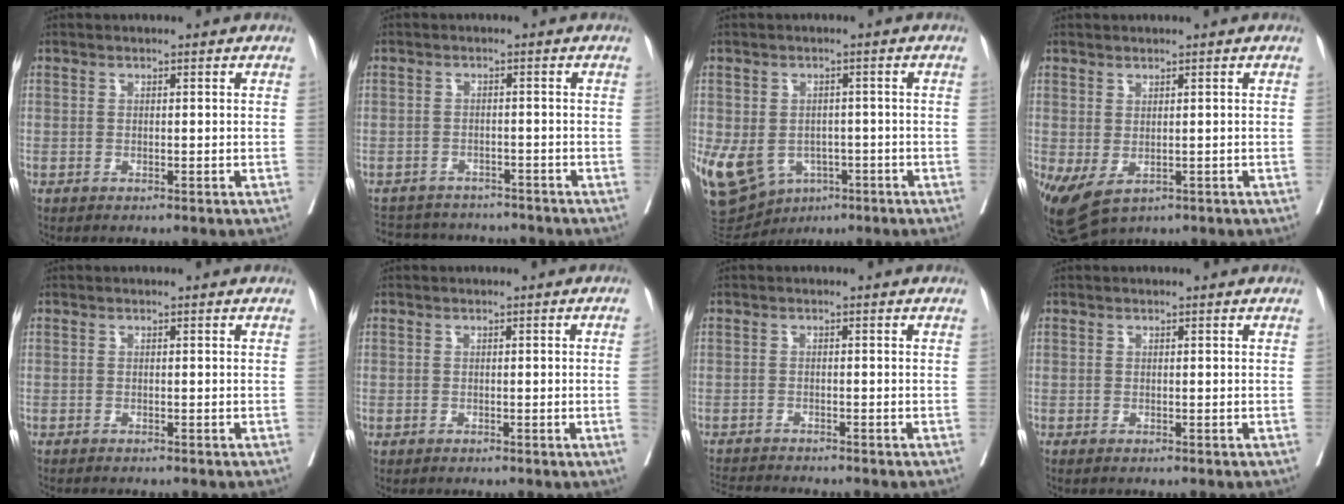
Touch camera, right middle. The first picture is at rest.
{"total": 9.5, "force": [-8.4, 4.1, 1.4], "torque": [-0.022, 0.012, -0.111]}
{"total": 13.6, "force": [-5.2, 10.3, 7.1], "torque": [-0.165, 0.003, -0.069]}
{"total": 6.9, "force": [-3.1, 3.3, 5.2], "torque": [-0.091, -0.016, -0.039]}
{"total": 2.2, "force": [-2.0, 0.3, 0.8], "torque": [-0.013, -0.003, -0.030]}
{"total": 1.5, "force": [-0.3, -0.3, 1.4], "torque": [-0.016, 0.001, -0.005]}
{"total": 6.4, "force": [-6.1, -0.2, 1.7], "torque": [-0.026, -0.014, -0.101]}
{"total": 0.7, "force": [-0.6, 0.1, 0.3], "torque": [-0.004, -0.002, -0.009]}